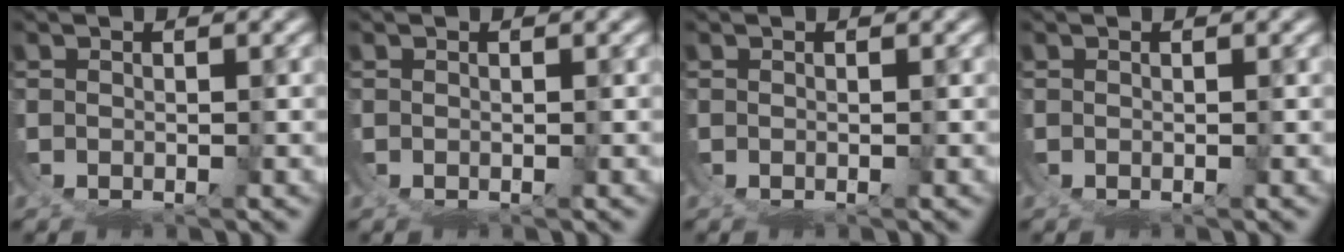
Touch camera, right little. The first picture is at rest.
{"total": 0.0}
{"total": 0.0}
{"total": 0.0}